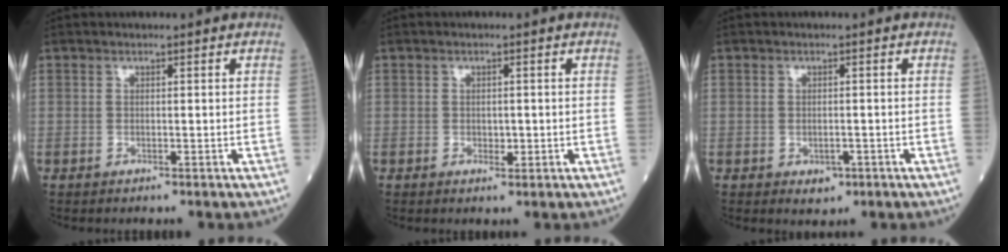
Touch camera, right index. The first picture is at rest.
{"total": 1.5, "force": [-0.2, 1.0, 1.1], "torque": [-0.014, 0.000, 0.000]}
{"total": 2.0, "force": [-0.9, 1.4, 1.2], "torque": [-0.013, 0.001, -0.003]}